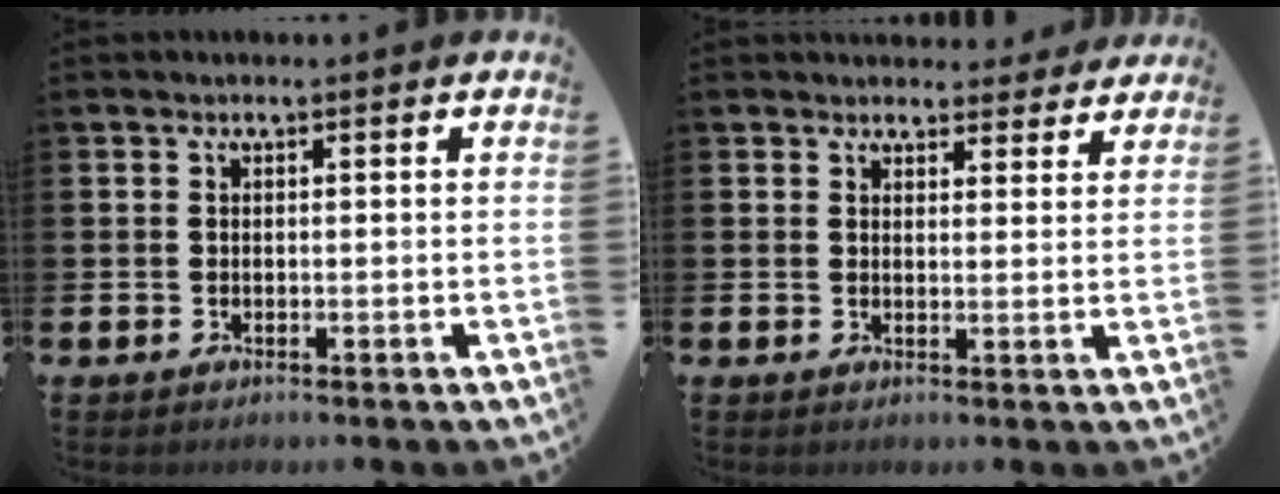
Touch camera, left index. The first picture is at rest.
{"total": 3.4, "force": [3.1, 1.2, -0.1], "torque": [0.014, -0.022, 0.053]}